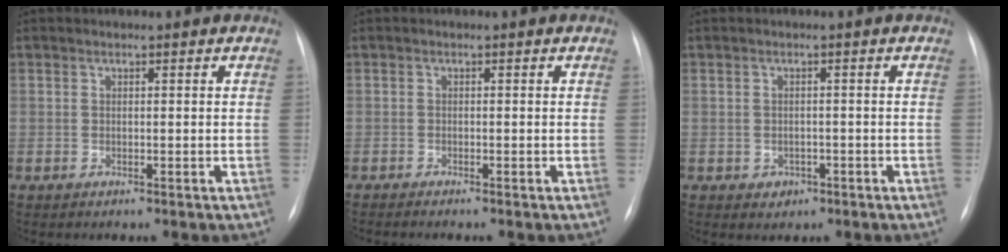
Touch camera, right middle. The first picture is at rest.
{"total": 1.6, "force": [-1.3, -0.2, 0.9], "torque": [-0.014, -0.004, -0.016]}
{"total": 1.9, "force": [-0.8, 1.6, 0.5], "torque": [-0.006, 0.003, -0.003]}